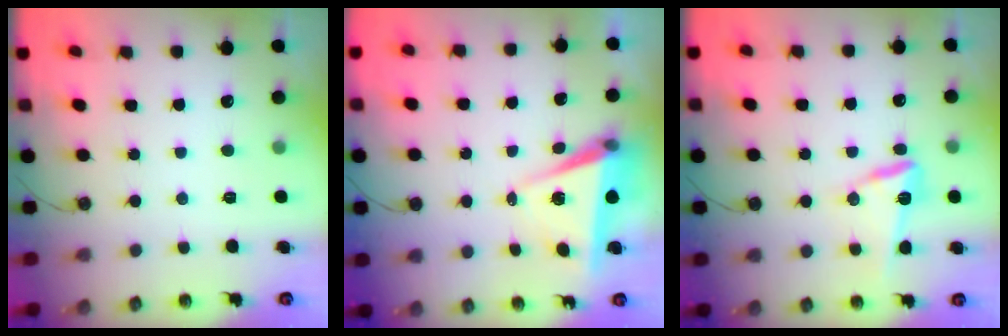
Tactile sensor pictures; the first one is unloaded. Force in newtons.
{"total": 5.9, "press": 4.2, "slide": 4.1}
{"total": 11.7, "press": 11.6, "slide": 1.3}